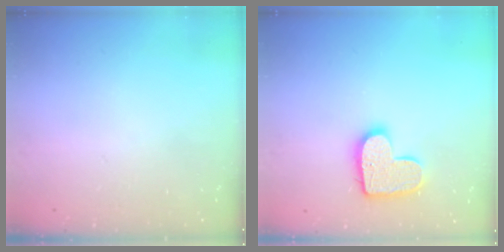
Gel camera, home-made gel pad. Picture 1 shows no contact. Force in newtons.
{"total": 13.5, "press": 13.5, "slide": 0.8}